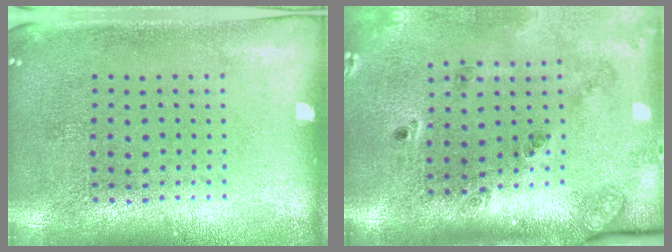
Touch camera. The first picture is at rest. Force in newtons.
{"total": 1.8, "press": 1.6, "slide": 0.8}